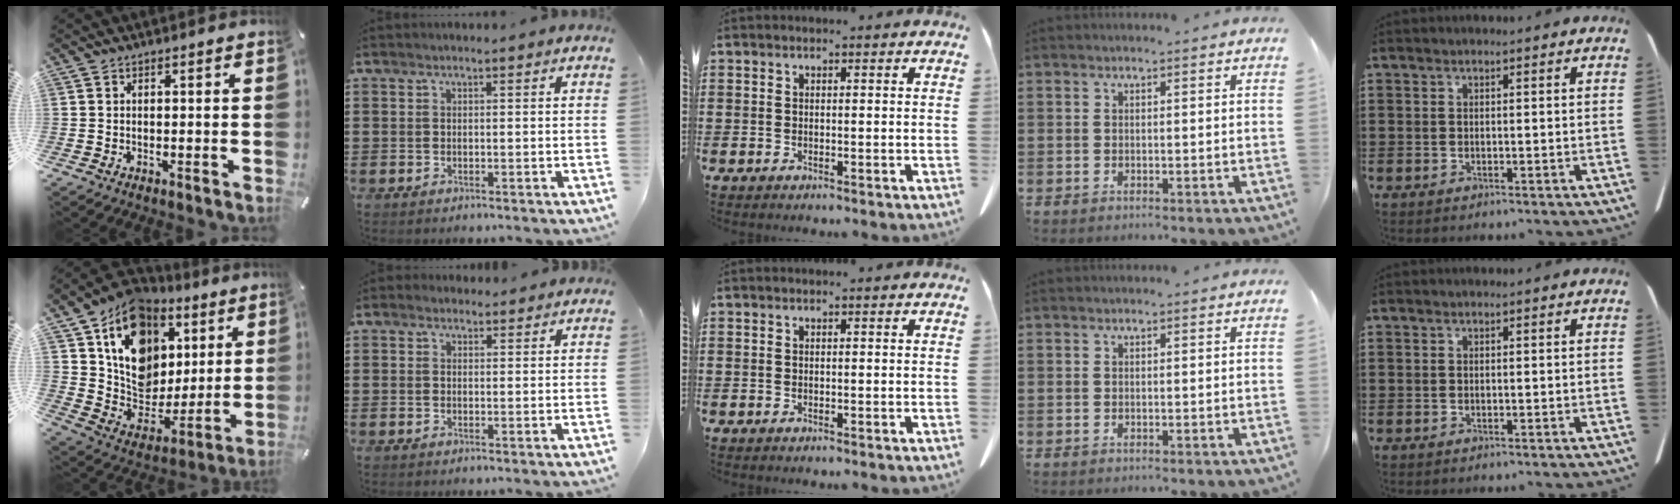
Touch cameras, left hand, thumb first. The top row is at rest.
{"thumb": {"total": 17.2, "force": [7.7, 13.7, 7.0], "torque": [-0.116, -0.051, 0.145]}, "index": {"total": 1.7, "force": [1.5, 0.8, 0.0], "torque": [-0.005, 0.006, 0.030]}}